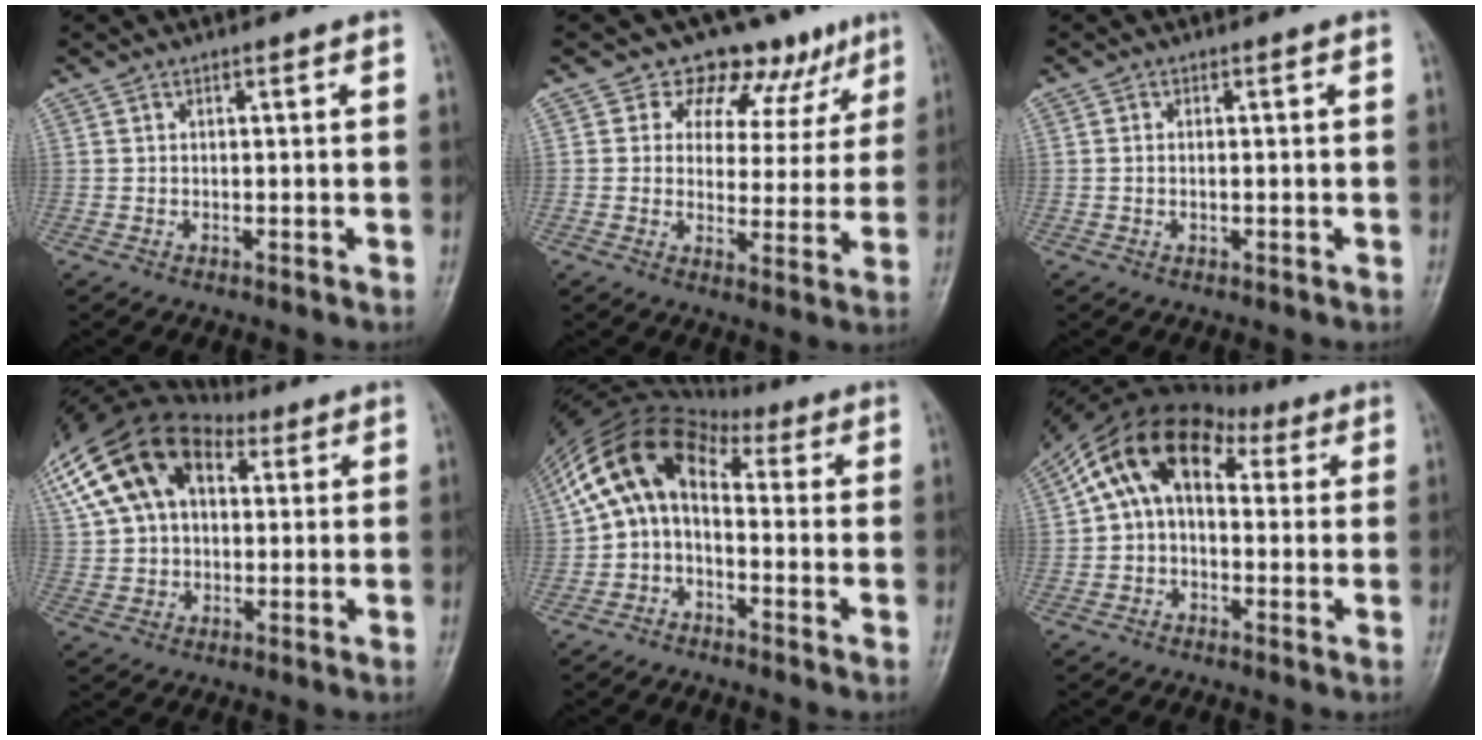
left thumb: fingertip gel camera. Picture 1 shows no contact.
{"total": 10.9, "force": [7.6, 6.9, 3.7], "torque": [-0.005, -0.037, 0.090]}
{"total": 1.1, "force": [-0.1, 0.5, 1.0], "torque": [-0.025, 0.007, -0.001]}
{"total": 22.7, "force": [8.4, 14.6, 15.2], "torque": [-0.315, 0.049, 0.149]}
{"total": 12.4, "force": [0.9, 8.0, 9.4], "torque": [-0.170, 0.053, -0.001]}
{"total": 13.6, "force": [3.5, 9.0, 9.6], "torque": [-0.150, 0.046, 0.048]}